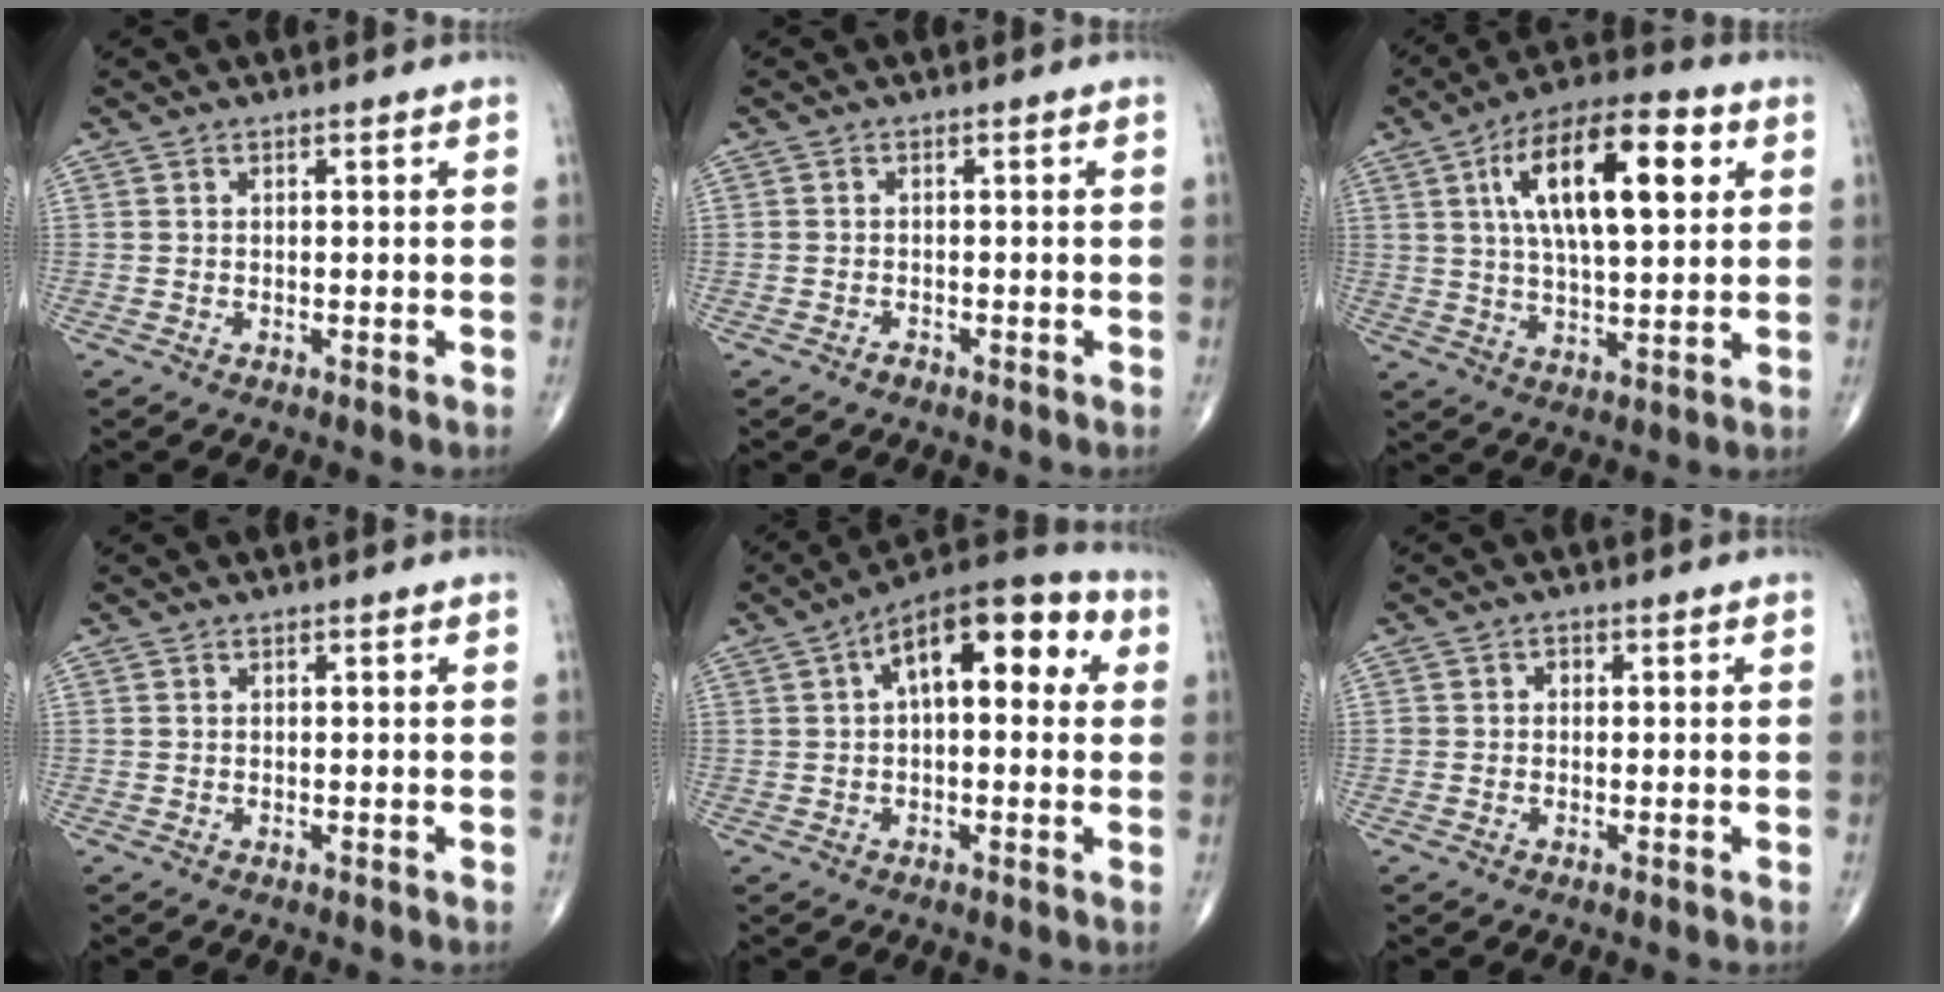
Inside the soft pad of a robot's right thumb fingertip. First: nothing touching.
{"total": 1.0, "force": [-0.8, 0.6, 0.3], "torque": [-0.005, 0.002, -0.015]}
{"total": 18.6, "force": [5.6, 7.5, 16.1], "torque": [-0.253, 0.004, 0.086]}
{"total": 0.0}
{"total": 16.2, "force": [4.2, 7.6, 13.6], "torque": [-0.172, 0.036, 0.054]}
{"total": 1.0, "force": [-0.1, 0.9, 0.4], "torque": [0.002, 0.004, -0.006]}